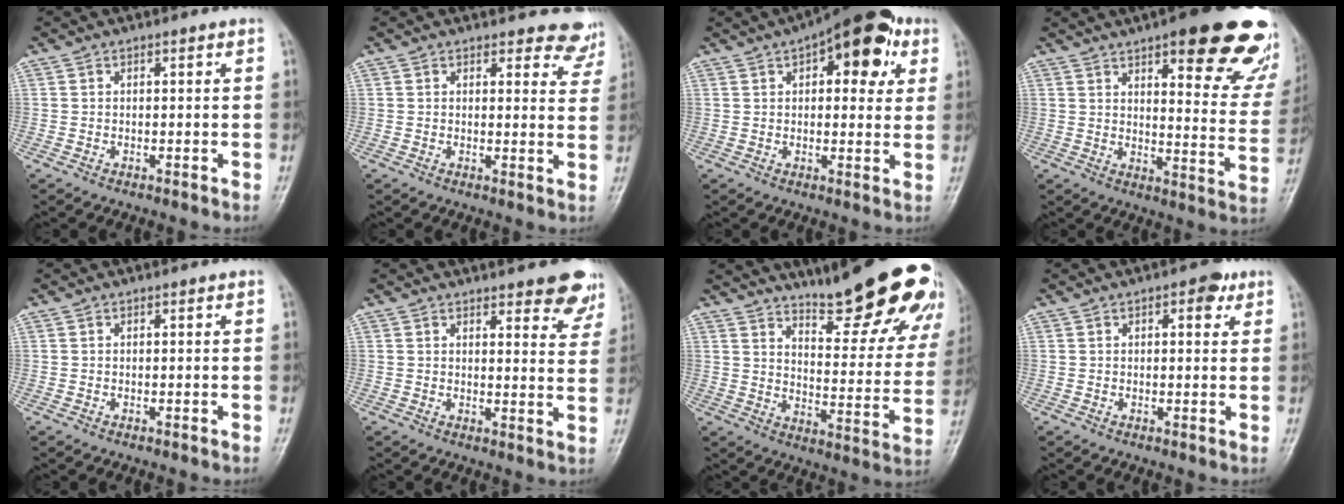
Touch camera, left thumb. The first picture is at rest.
{"total": 6.5, "force": [6.1, 2.3, 0.1], "torque": [0.042, -0.040, 0.045]}
{"total": 15.1, "force": [6.5, 7.1, 11.7], "torque": [-0.111, 0.003, 0.080]}
{"total": 25.5, "force": [15.7, 7.5, 18.7], "torque": [-0.190, -0.060, 0.194]}
{"total": 0.0}
{"total": 9.0, "force": [7.2, 2.9, 4.7], "torque": [-0.019, -0.040, 0.073]}
{"total": 25.9, "force": [19.2, 6.1, 16.3], "torque": [-0.182, -0.111, 0.253]}
{"total": 3.6, "force": [1.7, 1.8, 2.6], "torque": [-0.020, -0.001, 0.016]}